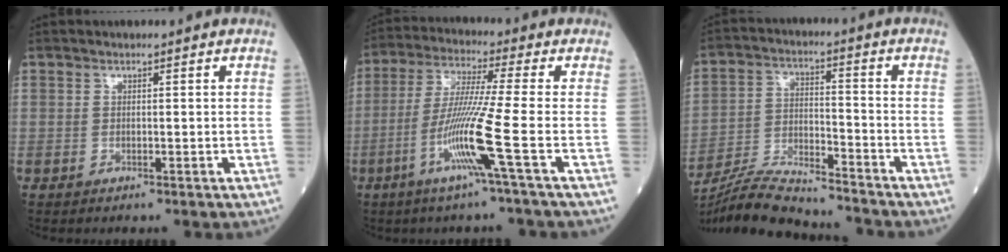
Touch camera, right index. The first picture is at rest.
{"total": 10.6, "force": [-4.0, -2.3, 9.6], "torque": [-0.191, -0.020, -0.083]}
{"total": 13.4, "force": [-12.7, 0.6, 4.1], "torque": [-0.077, 0.002, -0.224]}